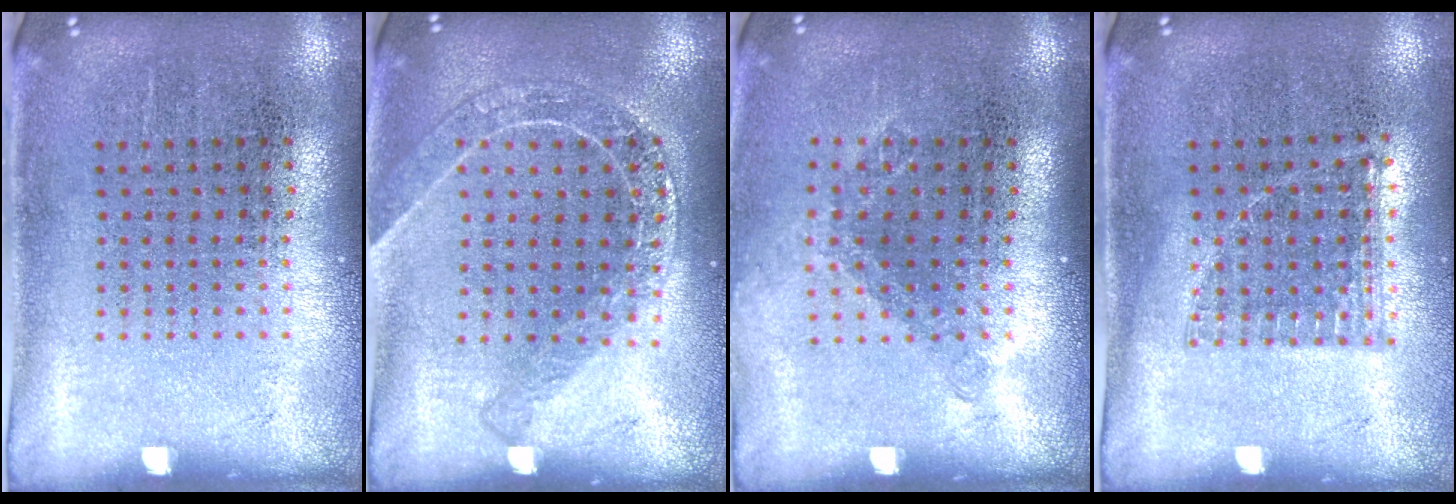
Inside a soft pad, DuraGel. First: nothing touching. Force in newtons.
{"total": 1.6, "press": 1.5, "slide": 0.5}
{"total": 1.2, "press": 0.9, "slide": 0.7}
{"total": 0.8, "press": 0.7, "slide": 0.2}